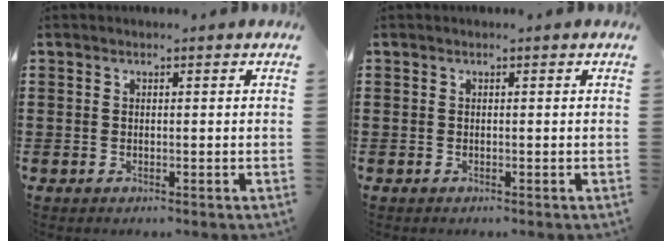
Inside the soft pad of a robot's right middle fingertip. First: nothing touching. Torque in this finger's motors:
{"motor_torque": [0.06, 0.00, 0.00, 0.01]}